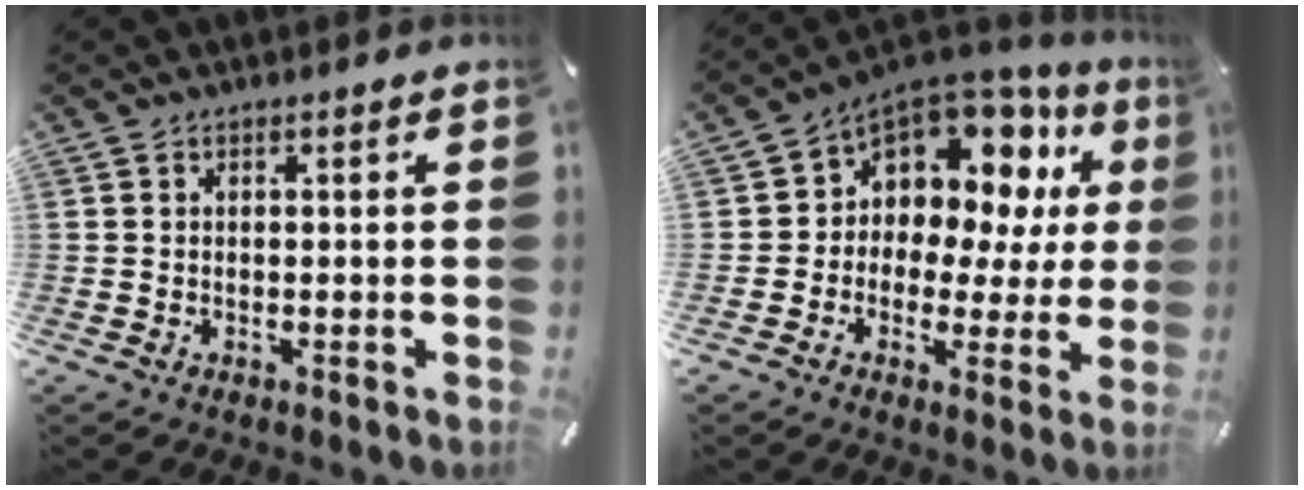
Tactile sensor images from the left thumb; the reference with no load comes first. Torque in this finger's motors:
{"motor_torque": [0.89, 0.85, 0.88, 0.66, 0.11]}